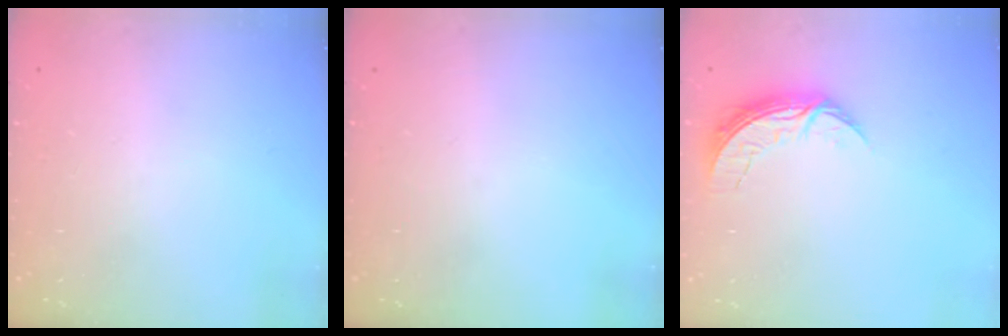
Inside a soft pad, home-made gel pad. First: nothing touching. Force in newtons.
{"total": 0.0}
{"total": 7.2, "press": 7.1, "slide": 0.5}